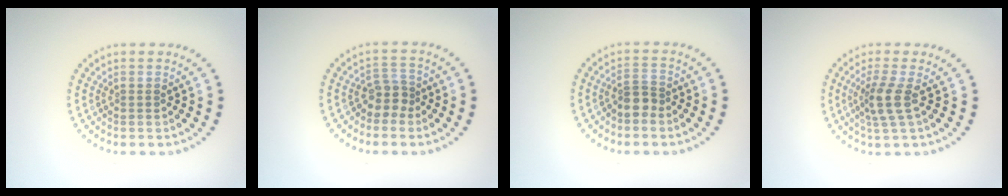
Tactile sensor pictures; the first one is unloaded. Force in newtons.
{"total": 2.2, "press": 1.7, "slide": 1.4}
{"total": 2.0, "press": 1.7, "slide": 1.0}
{"total": 2.9, "press": 2.1, "slide": 1.9}